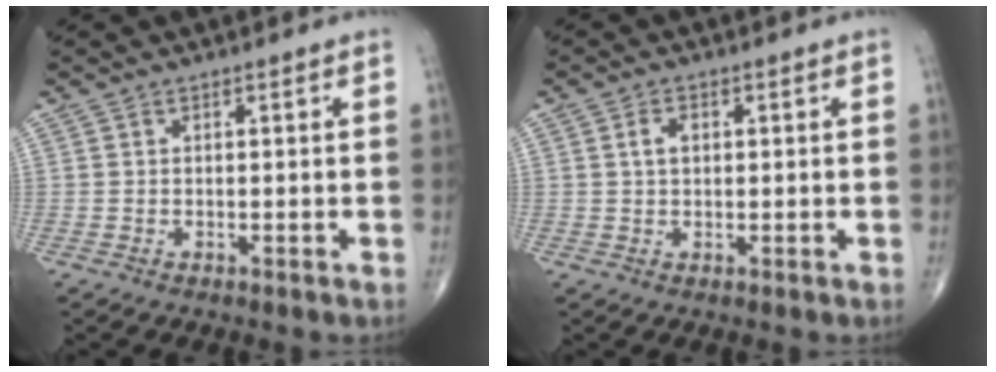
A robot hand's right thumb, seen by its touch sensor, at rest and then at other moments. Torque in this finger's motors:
{"motor_torque": [0.43, 0.77, 0.12, 0.13, 0.00]}